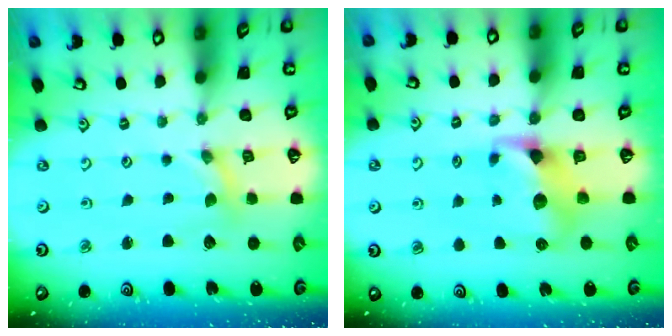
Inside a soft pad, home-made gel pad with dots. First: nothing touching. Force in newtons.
{"total": 8.6, "press": 8.5, "slide": 1.2}